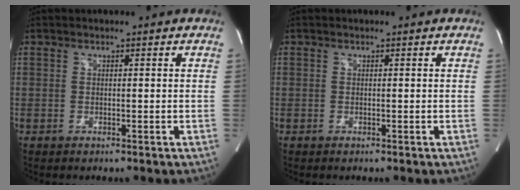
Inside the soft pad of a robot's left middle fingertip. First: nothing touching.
{"total": 0.0}